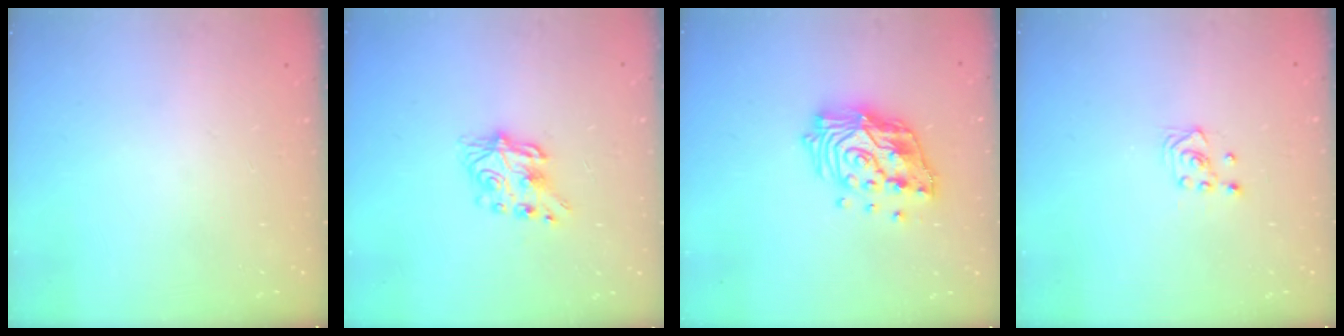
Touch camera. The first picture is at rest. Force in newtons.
{"total": 7.2, "press": 7.2, "slide": 0.4}
{"total": 17.3, "press": 17.1, "slide": 2.1}
{"total": 3.0, "press": 2.6, "slide": 1.5}